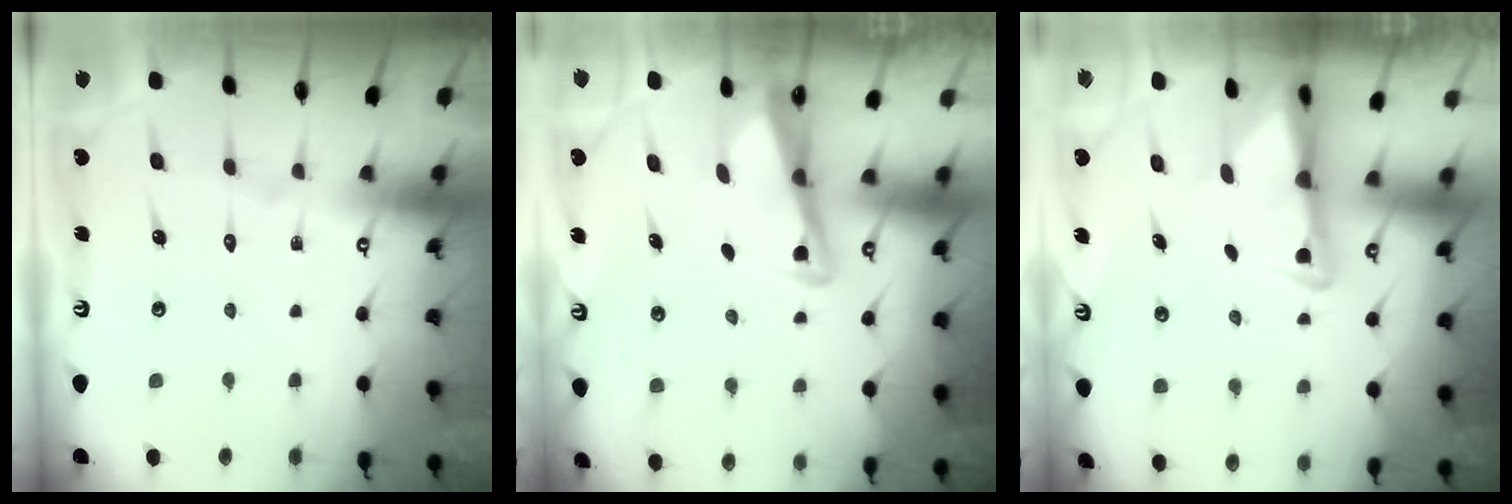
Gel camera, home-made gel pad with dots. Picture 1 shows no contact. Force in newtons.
{"total": 3.5, "press": 3.4, "slide": 0.8}
{"total": 3.2, "press": 3.1, "slide": 0.6}